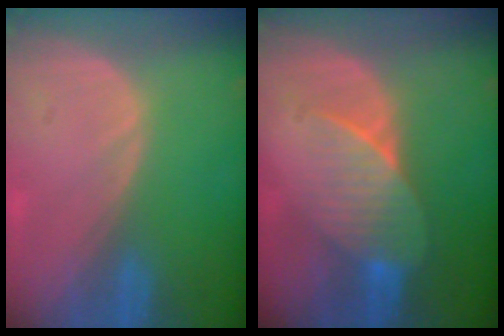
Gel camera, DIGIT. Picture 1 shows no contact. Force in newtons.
{"total": 7.1, "press": 6.5, "slide": 2.8}